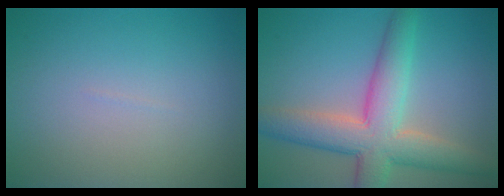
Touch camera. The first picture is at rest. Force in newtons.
{"total": 7.5, "press": 7.5, "slide": 0.4}